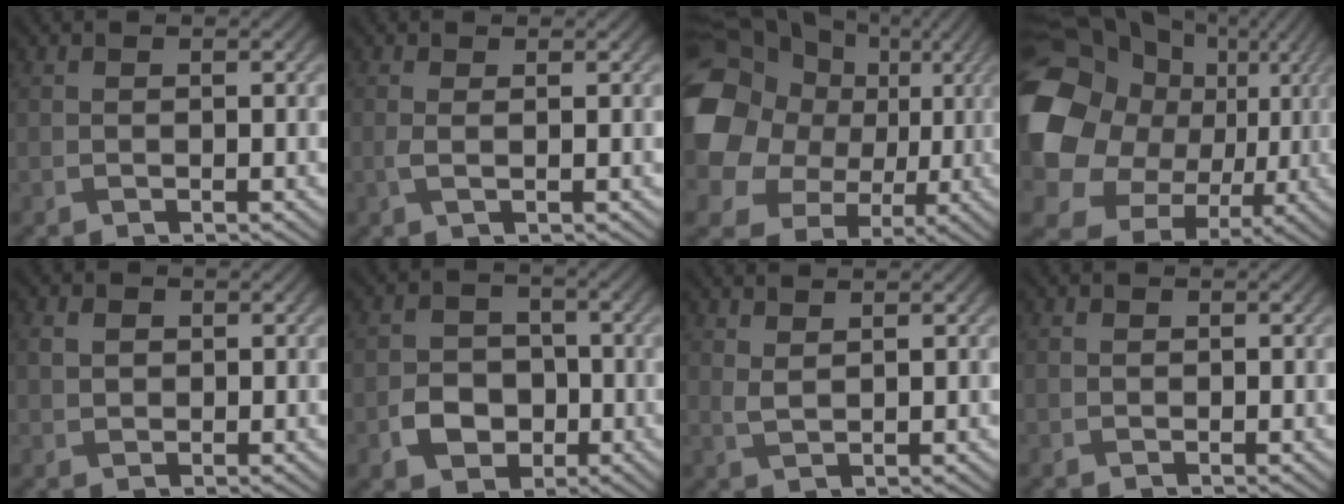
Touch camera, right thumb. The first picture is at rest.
{"total": 1.2, "force": [0.0, 0.1, 1.2], "torque": [-0.030, 0.003, -0.001]}
{"total": 19.3, "force": [3.6, 15.9, 10.2], "torque": [-0.268, 0.010, 0.077]}
{"total": 20.2, "force": [1.9, 16.9, 10.9], "torque": [-0.253, -0.027, 0.046]}
{"total": 1.9, "force": [0.4, 1.5, 1.1], "torque": [-0.030, 0.001, 0.008]}
{"total": 5.0, "force": [-1.8, 4.0, 2.4], "torque": [-0.043, -0.003, -0.037]}
{"total": 1.5, "force": [1.1, 0.2, 1.0], "torque": [-0.031, -0.001, 0.028]}
{"total": 0.0}